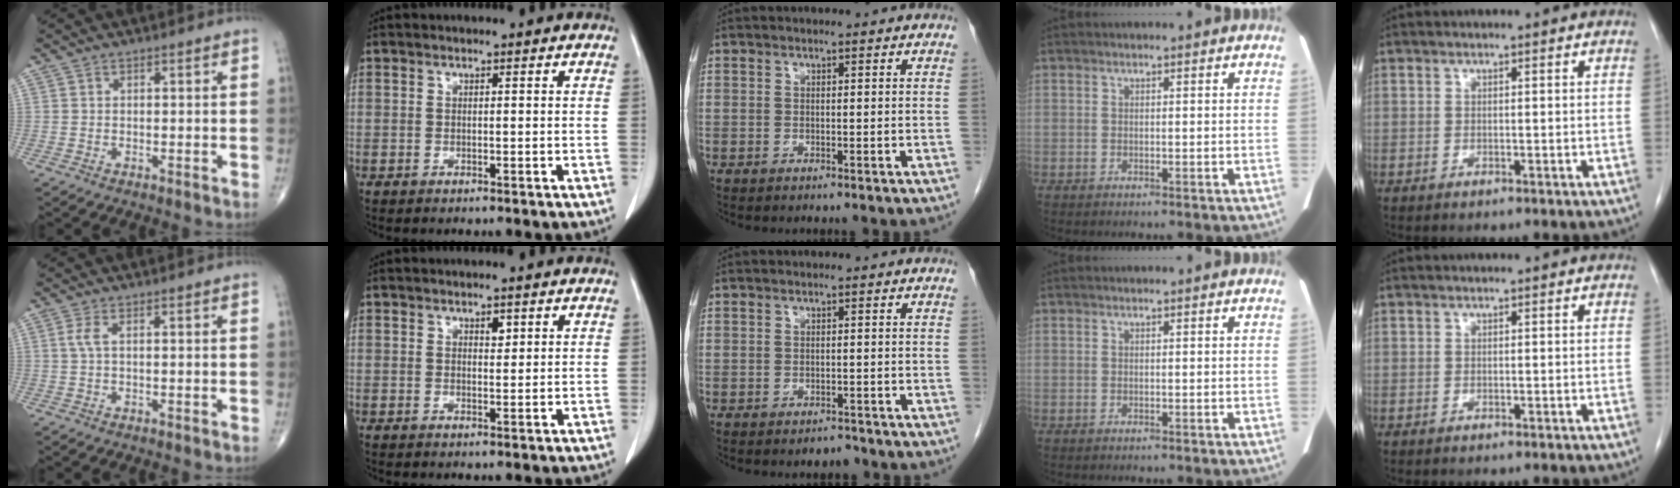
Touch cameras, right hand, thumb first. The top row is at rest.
{"thumb": {"total": 1.7, "force": [0.2, 0.3, 1.6], "torque": [-0.050, 0.005, 0.007]}, "index": {"total": 1.3, "force": [0.7, 0.7, 0.9], "torque": [-0.009, -0.003, 0.010]}, "middle": {"total": 1.5, "force": [-1.3, 0.6, 0.5], "torque": [-0.010, -0.001, -0.015]}}